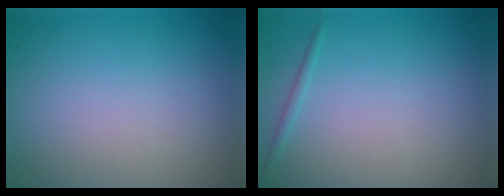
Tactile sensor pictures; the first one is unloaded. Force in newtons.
{"total": 0.6, "press": 0.6, "slide": 0.0}